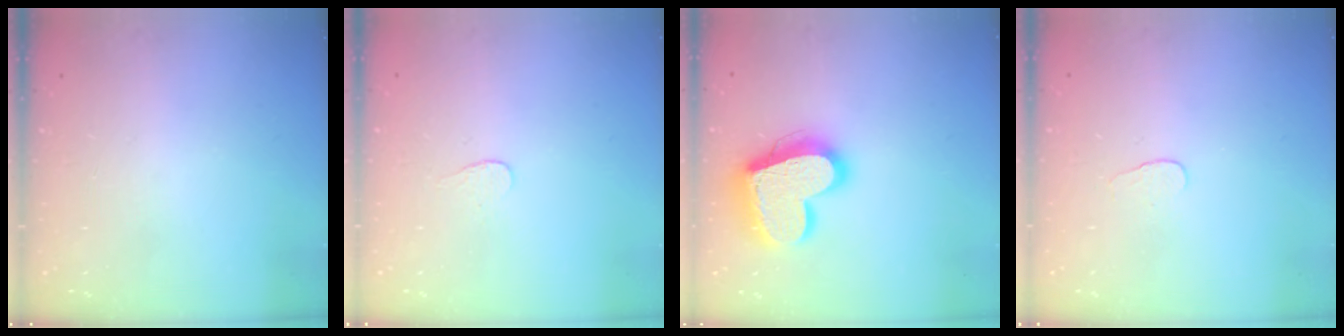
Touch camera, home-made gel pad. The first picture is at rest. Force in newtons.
{"total": 2.7, "press": 2.7, "slide": 0.3}
{"total": 19.6, "press": 19.6, "slide": 1.5}
{"total": 3.8, "press": 3.8, "slide": 0.3}